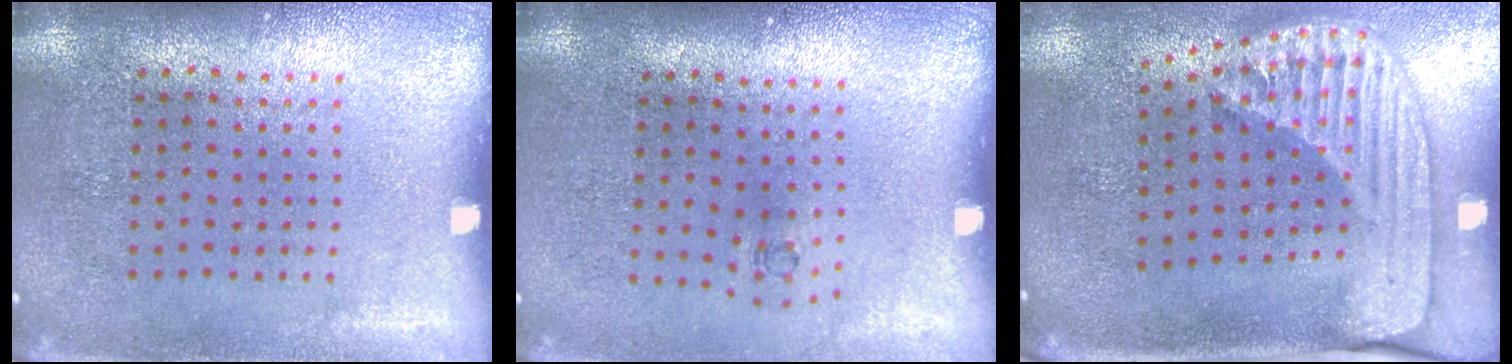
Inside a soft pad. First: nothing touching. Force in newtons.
{"total": 0.6, "press": 0.2, "slide": 0.5}
{"total": 2.5, "press": 1.8, "slide": 1.7}